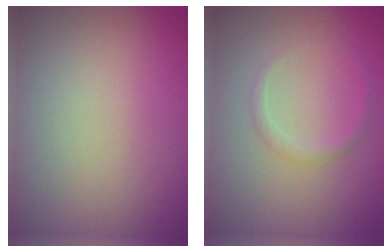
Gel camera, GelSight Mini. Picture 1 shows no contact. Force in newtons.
{"total": 1.2, "press": 1.2, "slide": 0.1}